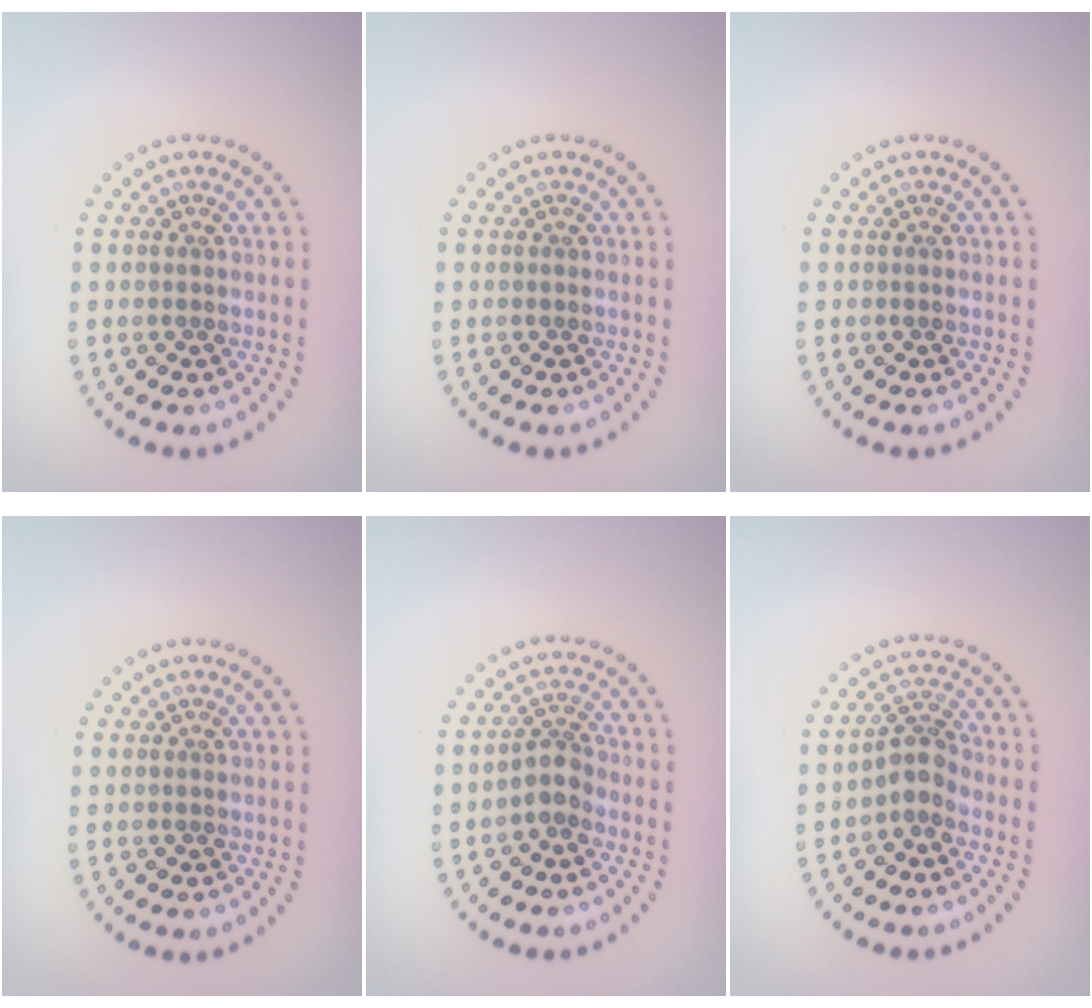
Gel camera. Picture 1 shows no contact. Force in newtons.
{"total": 0.0}
{"total": 0.0}
{"total": 0.0}
{"total": 2.3, "press": 1.9, "slide": 1.3}
{"total": 2.5, "press": 1.9, "slide": 1.7}